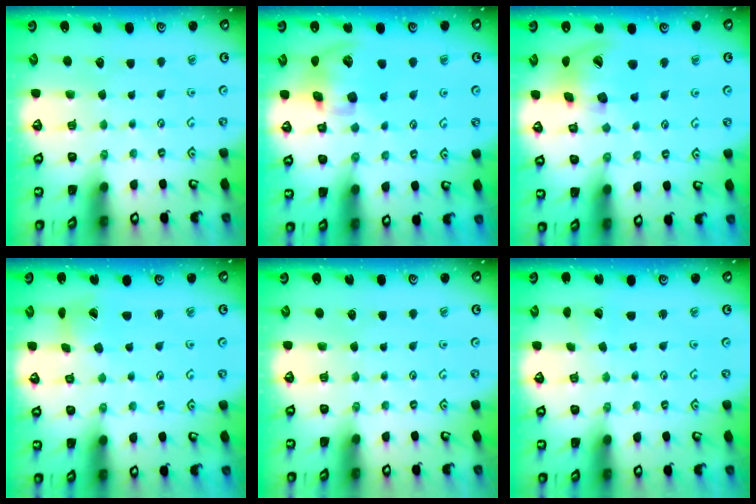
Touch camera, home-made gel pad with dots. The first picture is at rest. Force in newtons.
{"total": 13.2, "press": 13.0, "slide": 2.1}
{"total": 16.5, "press": 16.4, "slide": 2.4}
{"total": 2.7, "press": 2.6, "slide": 0.4}
{"total": 0.0}
{"total": 1.1, "press": 1.1, "slide": 0.1}